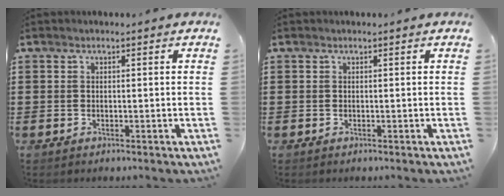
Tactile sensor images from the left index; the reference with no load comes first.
{"total": 0.0}